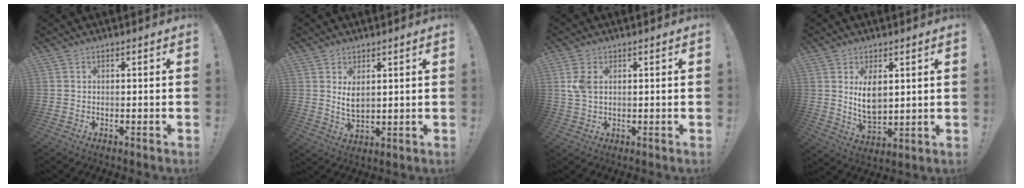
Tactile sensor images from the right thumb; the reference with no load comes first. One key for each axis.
{"total": 4.8, "fx": 1.9, "fy": 2.4, "fz": 3.7, "tx": -0.064, "ty": -0.013, "tz": 0.032}
{"total": 4.4, "fx": 1.3, "fy": 2.7, "fz": 3.2, "tx": -0.068, "ty": 0.002, "tz": 0.024}
{"total": 8.7, "fx": 3.0, "fy": 5.1, "fz": 6.4, "tx": -0.116, "ty": -0.022, "tz": 0.052}